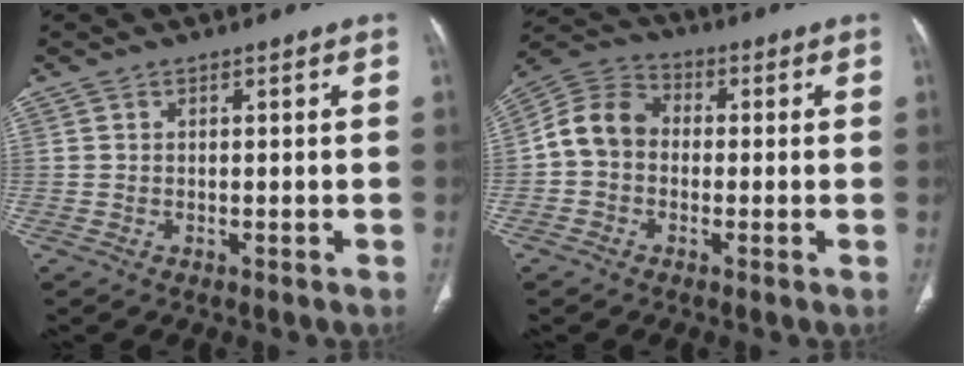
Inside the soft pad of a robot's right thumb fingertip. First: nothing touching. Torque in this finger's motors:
{"motor_torque": [-0.06, 0.22, 0.50, -0.59, 0.06]}